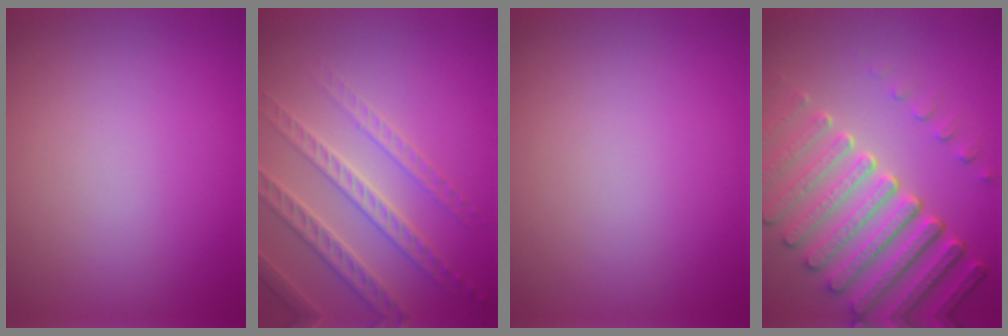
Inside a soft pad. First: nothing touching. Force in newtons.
{"total": 3.9, "press": 3.8, "slide": 1.1}
{"total": 0.0}
{"total": 7.9, "press": 5.7, "slide": 5.4}